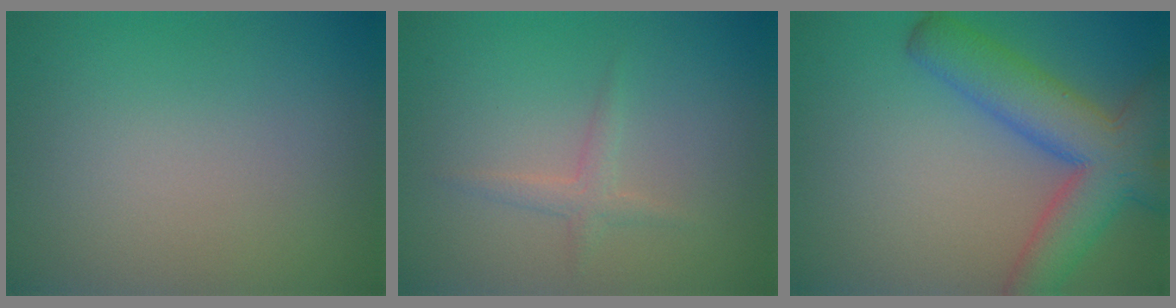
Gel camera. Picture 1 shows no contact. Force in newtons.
{"total": 1.3, "press": 1.3, "slide": 0.0}
{"total": 8.2, "press": 8.1, "slide": 0.5}